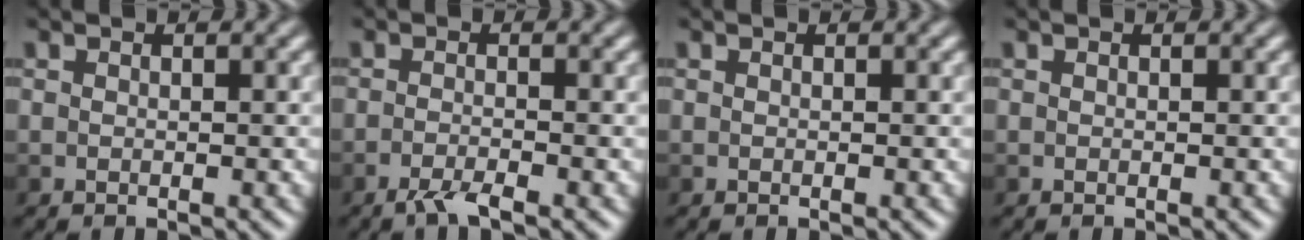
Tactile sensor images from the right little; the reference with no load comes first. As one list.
[{"total": 2.2, "force": [-1.4, 0.4, 1.6], "torque": [-0.028, -0.003, -0.033]}, {"total": 0.0}, {"total": 0.0}]